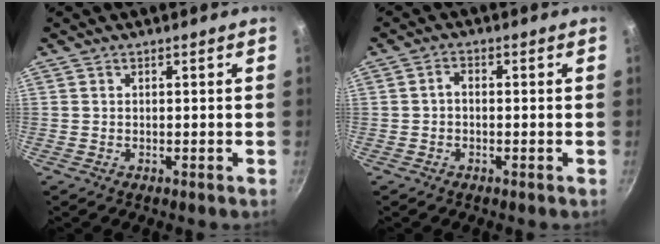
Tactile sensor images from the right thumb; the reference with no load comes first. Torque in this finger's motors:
{"motor_torque": [-0.20, -0.46, 0.21, -0.31, 0.07]}